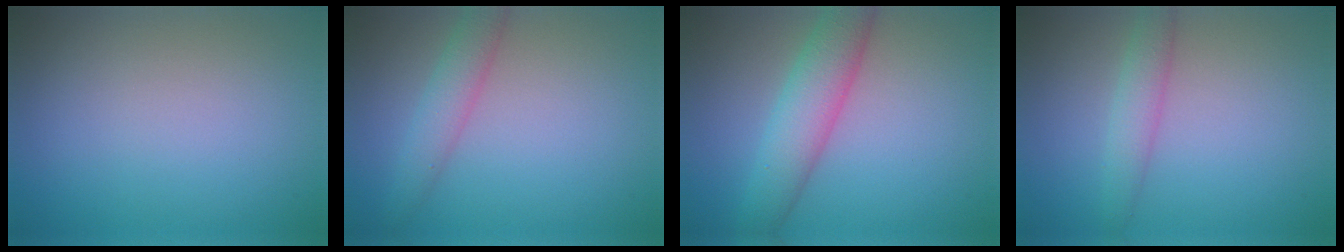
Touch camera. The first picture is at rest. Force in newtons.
{"total": 2.7, "press": 2.7, "slide": 0.2}
{"total": 4.9, "press": 4.9, "slide": 0.2}
{"total": 2.3, "press": 2.3, "slide": 0.0}